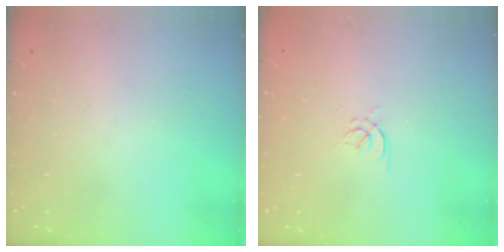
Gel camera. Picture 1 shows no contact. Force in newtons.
{"total": 1.5, "press": 1.4, "slide": 0.6}